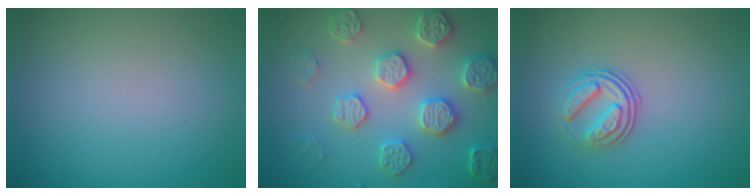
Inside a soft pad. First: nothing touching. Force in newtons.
{"total": 5.0, "press": 4.9, "slide": 1.1}
{"total": 3.1, "press": 2.4, "slide": 1.9}